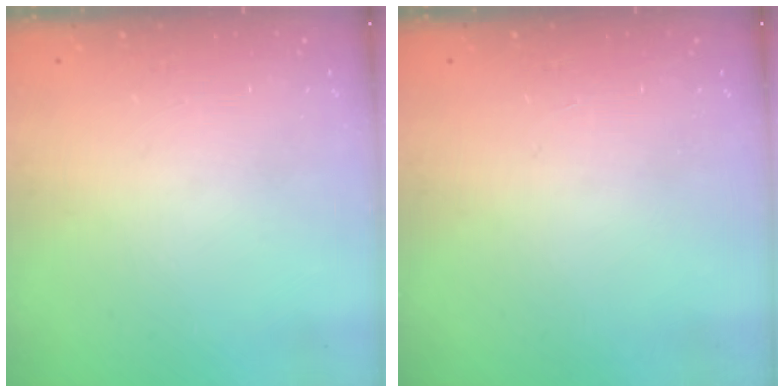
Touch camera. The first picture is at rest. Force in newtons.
{"total": 0.9, "press": 0.0, "slide": 0.9}